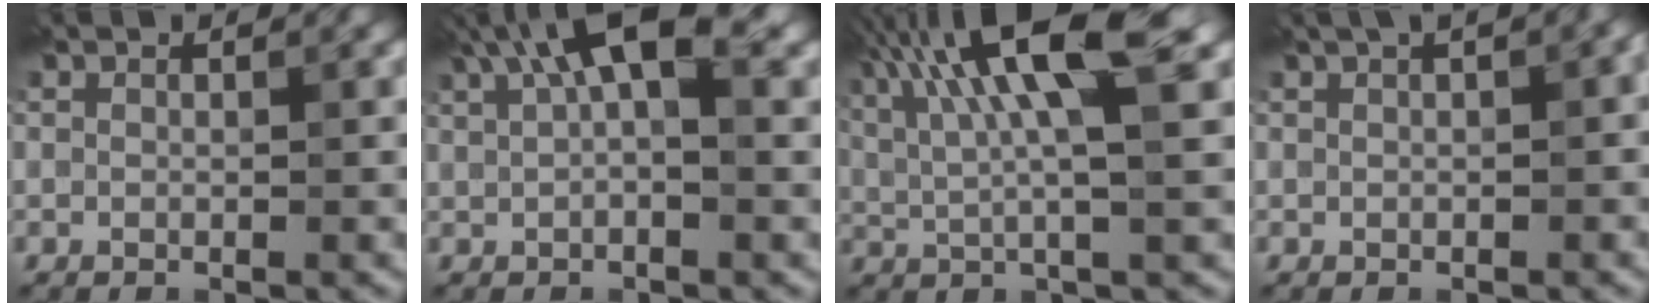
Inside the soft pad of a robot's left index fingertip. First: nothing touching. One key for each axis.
{"total": 7.1, "fx": 3.3, "fy": 2.6, "fz": 5.7, "tx": -0.091, "ty": 0.019, "tz": 0.048}
{"total": 10.0, "fx": 3.8, "fy": 2.1, "fz": 9.0, "tx": -0.162, "ty": 0.012, "tz": 0.067}
{"total": 3.6, "fx": 1.5, "fy": 1.2, "fz": 3.1, "tx": -0.031, "ty": 0.015, "tz": 0.022}